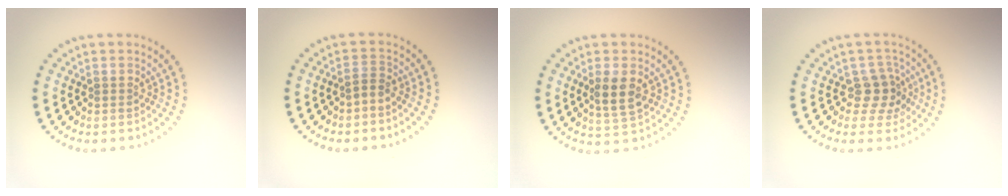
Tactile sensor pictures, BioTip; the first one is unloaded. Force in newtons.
{"total": 1.2, "press": 0.8, "slide": 0.9}
{"total": 3.1, "press": 3.0, "slide": 0.8}
{"total": 2.8, "press": 2.5, "slide": 1.3}